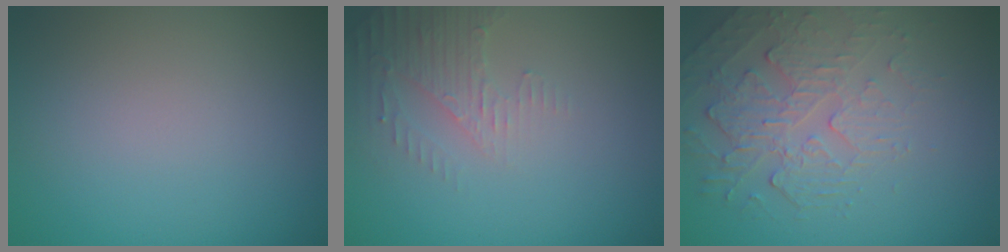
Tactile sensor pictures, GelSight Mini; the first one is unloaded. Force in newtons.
{"total": 2.6, "press": 2.5, "slide": 0.7}
{"total": 2.7, "press": 2.1, "slide": 1.7}